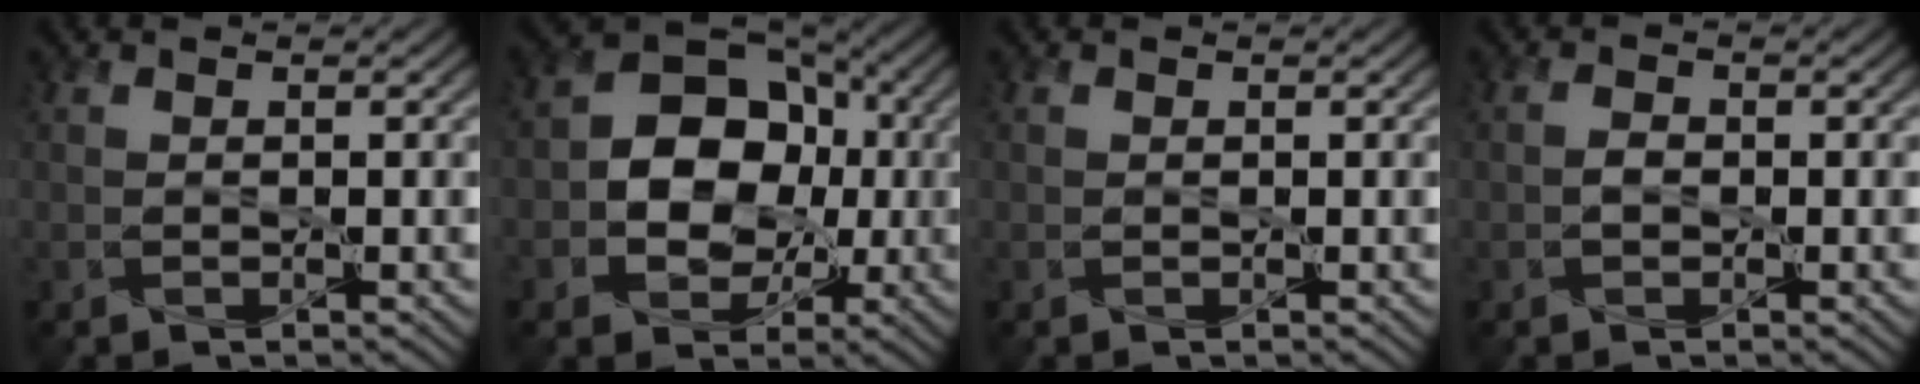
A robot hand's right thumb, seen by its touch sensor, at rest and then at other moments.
{"total": 11.4, "force": [-0.9, 8.8, 7.3], "torque": [-0.115, 0.004, -0.036]}
{"total": 0.0}
{"total": 1.3, "force": [-0.5, 0.8, 0.8], "torque": [-0.018, 0.002, -0.014]}